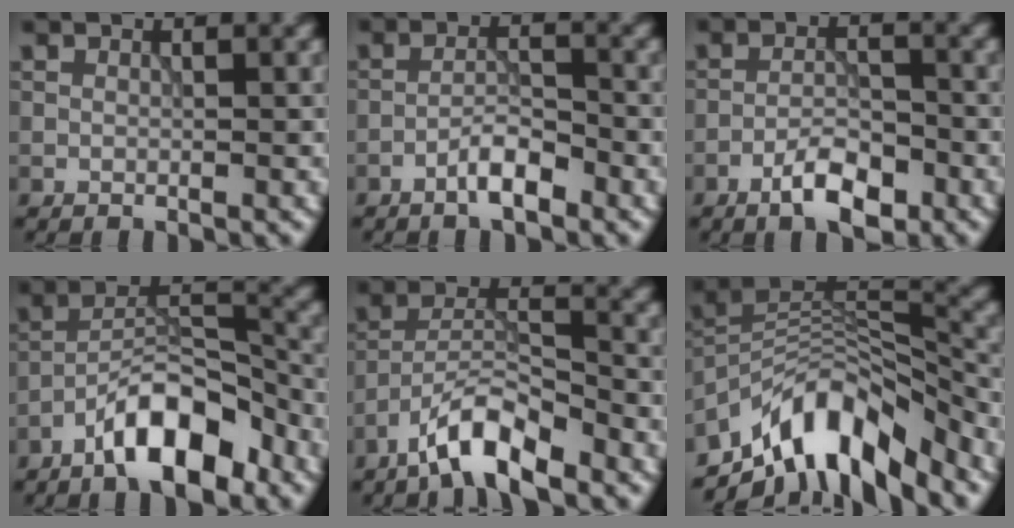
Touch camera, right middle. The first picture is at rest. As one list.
[{"total": 2.8, "force": [-1.9, 0.6, 1.9], "torque": [-0.033, 0.010, -0.038]}, {"total": 3.9, "force": [-2.5, 1.3, 2.7], "torque": [-0.044, 0.008, -0.048]}, {"total": 8.1, "force": [-5.2, 2.7, 5.7], "torque": [-0.084, 0.018, -0.093]}, {"total": 5.6, "force": [-4.0, 1.3, 3.6], "torque": [-0.061, 0.007, -0.080]}, {"total": 10.2, "force": [-7.2, 4.0, 6.0], "torque": [-0.087, 0.005, -0.144]}]